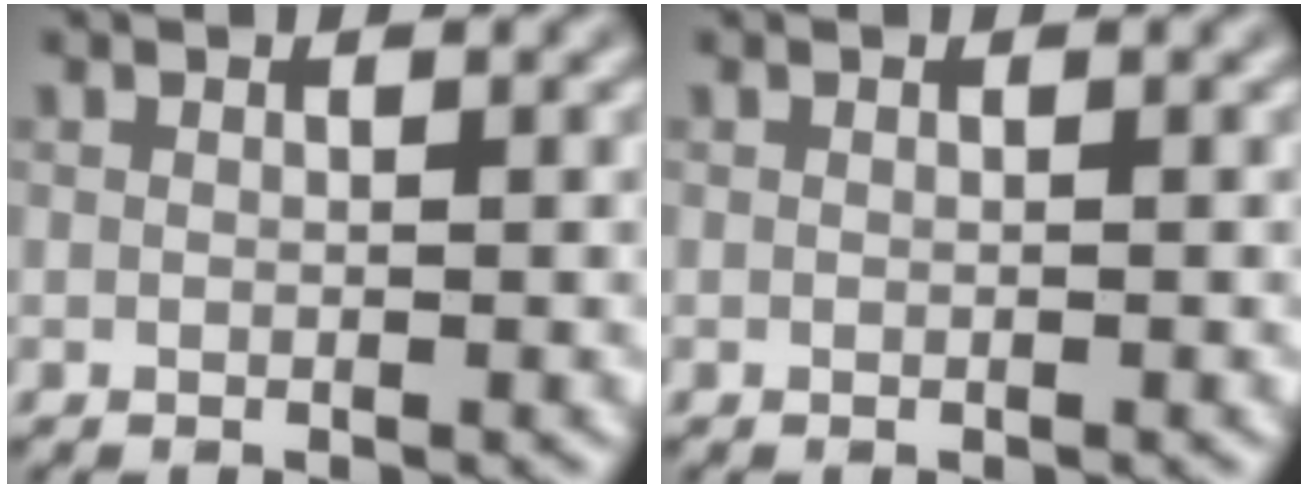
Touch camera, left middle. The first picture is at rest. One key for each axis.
{"total": 0.0}